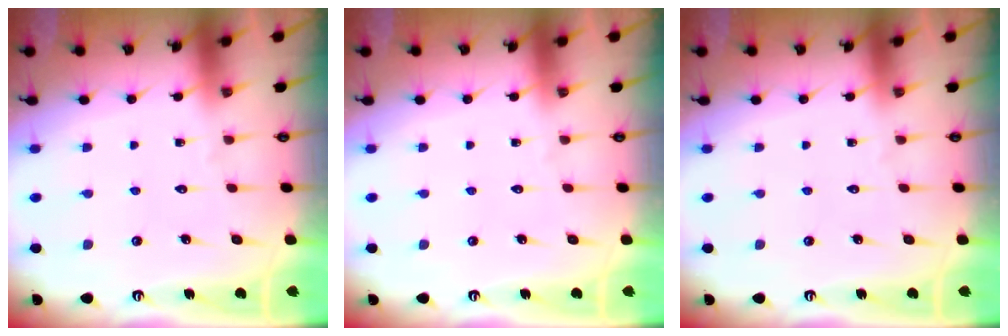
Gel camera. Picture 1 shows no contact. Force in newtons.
{"total": 0.0}
{"total": 0.0}